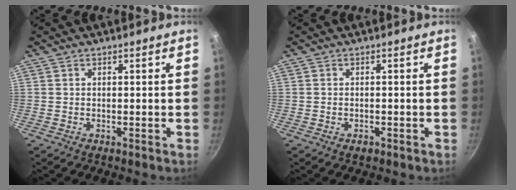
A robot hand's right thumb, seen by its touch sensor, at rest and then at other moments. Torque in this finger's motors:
{"motor_torque": [-0.25, 0.09, -0.09, 0.44, -0.01]}